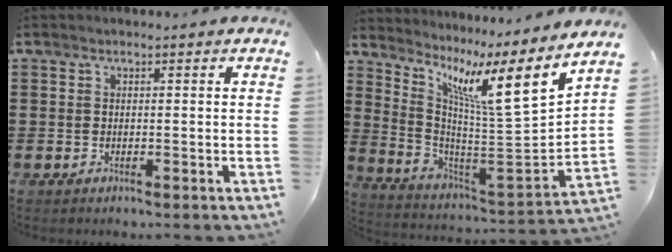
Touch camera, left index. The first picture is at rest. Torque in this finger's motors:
{"motor_torque": [1.95, -0.19, 0.84, 0.21]}